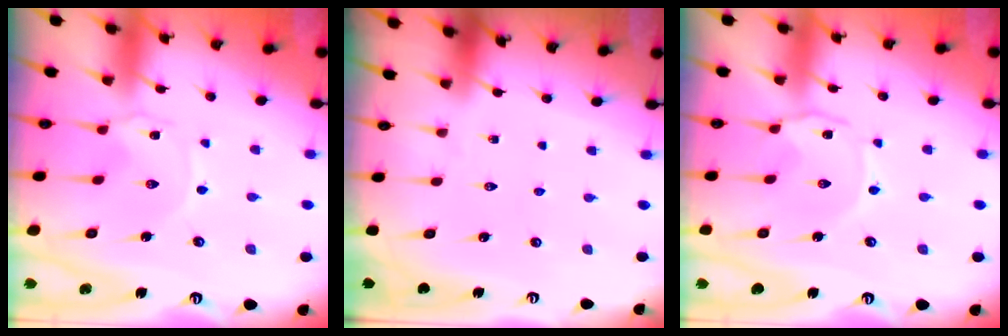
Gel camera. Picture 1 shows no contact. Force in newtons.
{"total": 0.0}
{"total": 1.6, "press": 1.5, "slide": 0.4}